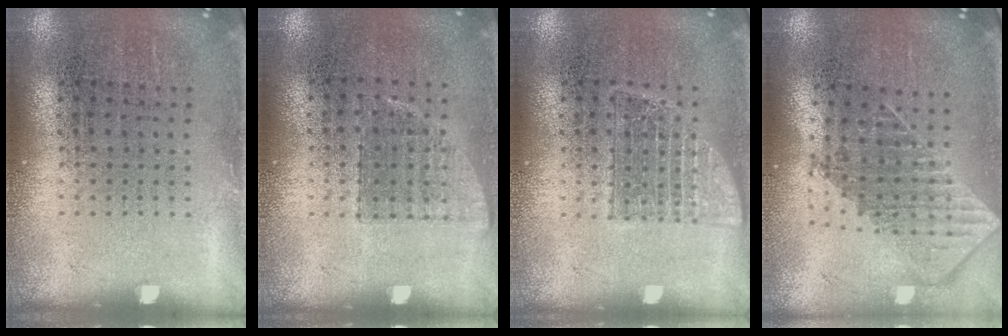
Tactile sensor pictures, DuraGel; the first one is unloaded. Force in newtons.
{"total": 0.7, "press": 0.7, "slide": 0.2}
{"total": 1.0, "press": 1.0, "slide": 0.3}
{"total": 1.9, "press": 1.5, "slide": 1.1}